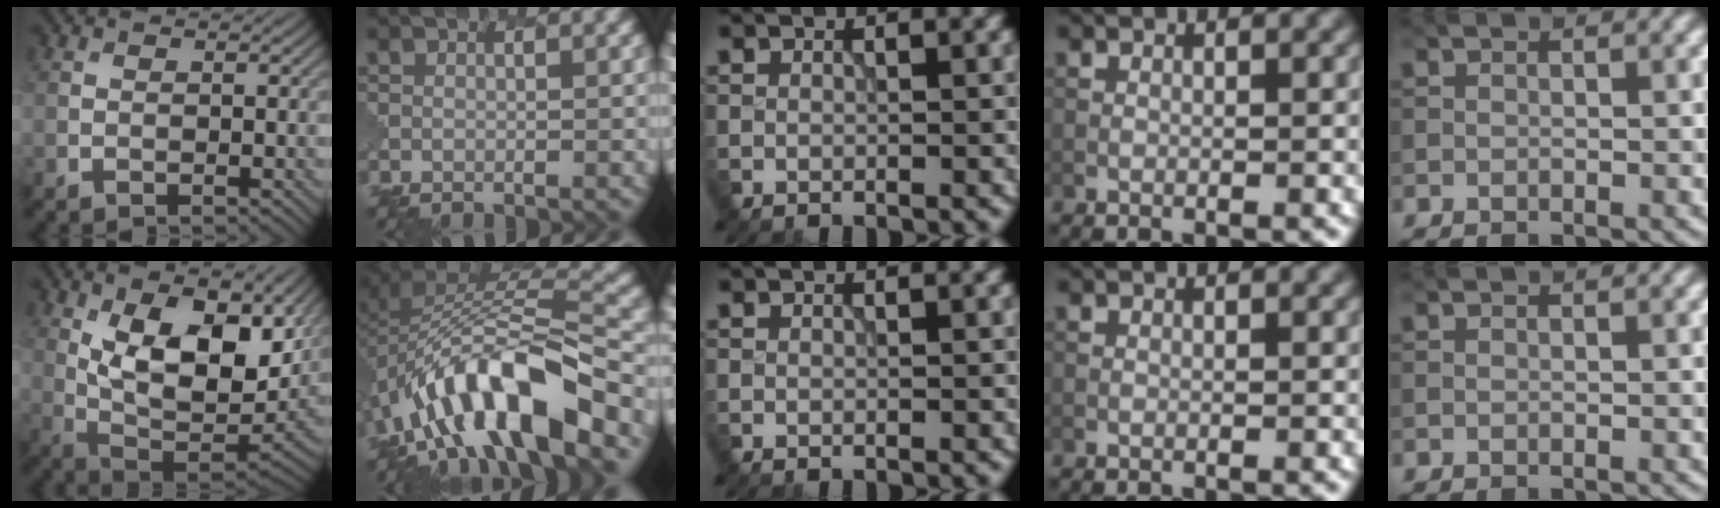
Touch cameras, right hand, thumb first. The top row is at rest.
{"thumb": {"total": 15.2, "force": [5.7, 7.4, 12.0], "torque": [-0.214, -0.004, 0.104]}, "index": {"total": 12.7, "force": [-6.3, 4.4, 10.1], "torque": [-0.159, 0.012, -0.101]}}